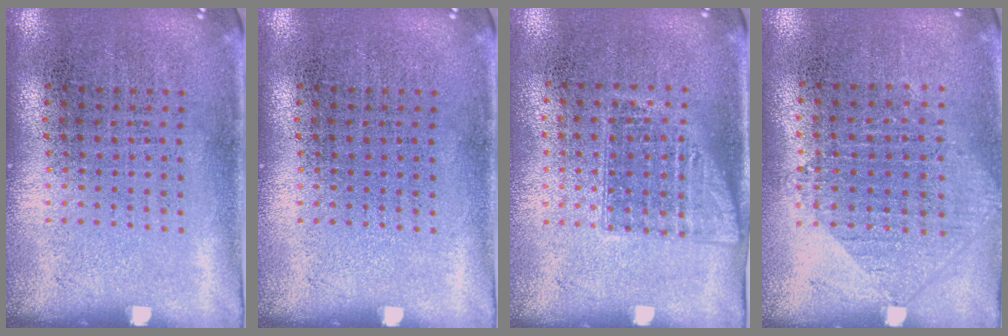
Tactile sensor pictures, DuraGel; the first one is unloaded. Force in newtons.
{"total": 0.0}
{"total": 1.0, "press": 0.9, "slide": 0.6}
{"total": 0.9, "press": 0.8, "slide": 0.3}